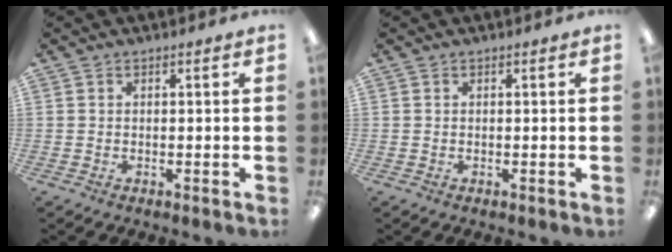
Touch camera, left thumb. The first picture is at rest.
{"total": 0.0}